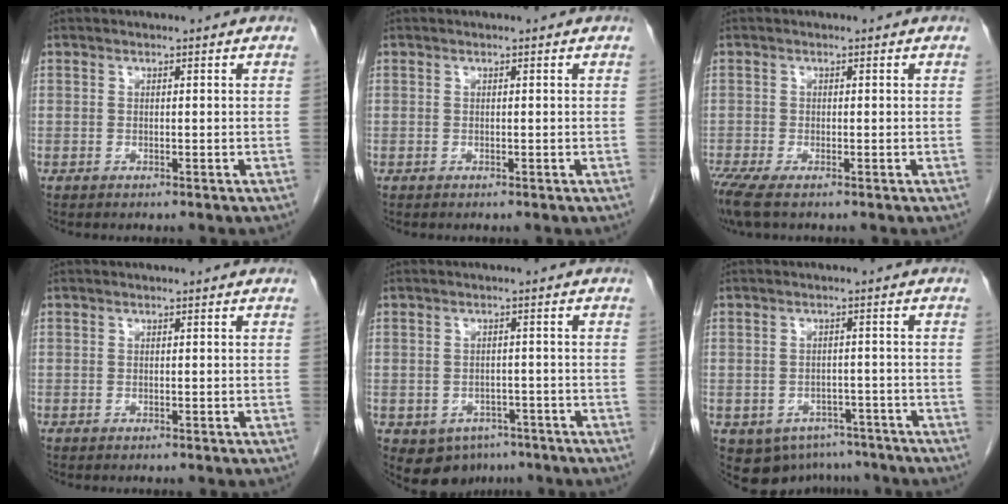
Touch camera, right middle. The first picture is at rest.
{"total": 0.0}
{"total": 3.6, "force": [-2.6, 0.6, 2.4], "torque": [-0.055, -0.012, -0.053]}
{"total": 0.0}
{"total": 5.5, "force": [-3.2, 4.1, 1.8], "torque": [-0.021, 0.005, -0.037]}
{"total": 8.7, "force": [-6.0, 6.0, 1.9], "torque": [-0.029, 0.004, -0.073]}